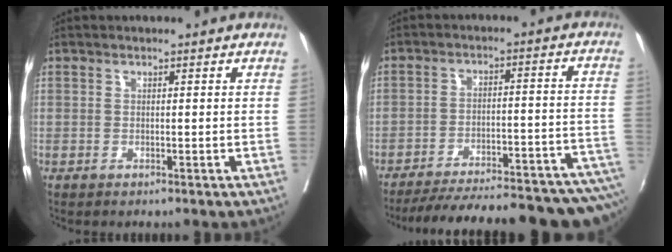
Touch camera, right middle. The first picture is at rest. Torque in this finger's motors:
{"motor_torque": [1.04, -1.10, 0.50, 0.12]}